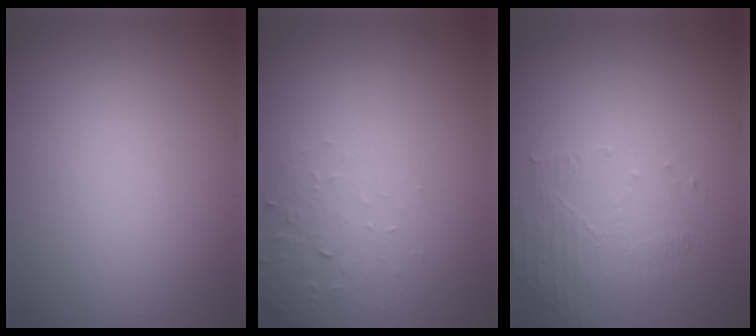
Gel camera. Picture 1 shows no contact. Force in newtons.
{"total": 1.9, "press": 1.8, "slide": 0.4}
{"total": 1.7, "press": 0.9, "slide": 1.4}